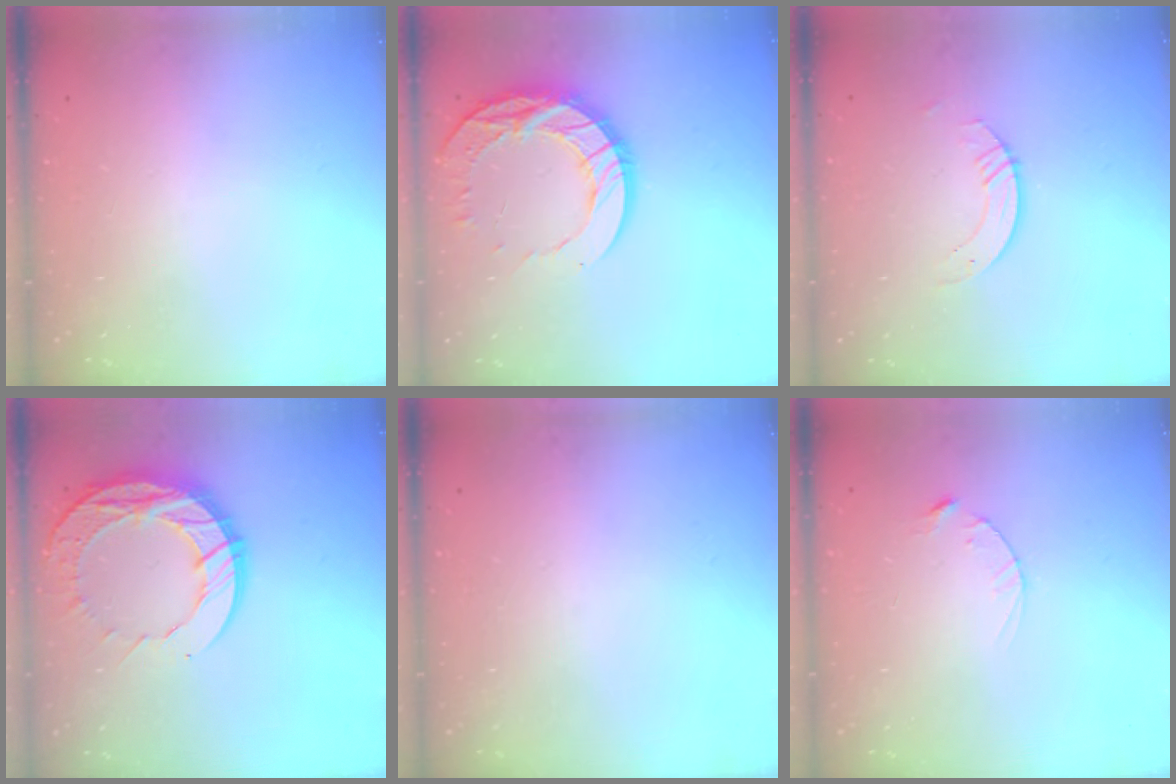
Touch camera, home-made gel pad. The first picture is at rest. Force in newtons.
{"total": 17.2, "press": 17.1, "slide": 1.5}
{"total": 3.5, "press": 3.5, "slide": 0.4}
{"total": 16.1, "press": 16.1, "slide": 1.3}
{"total": 0.0}
{"total": 2.5, "press": 2.5, "slide": 0.4}